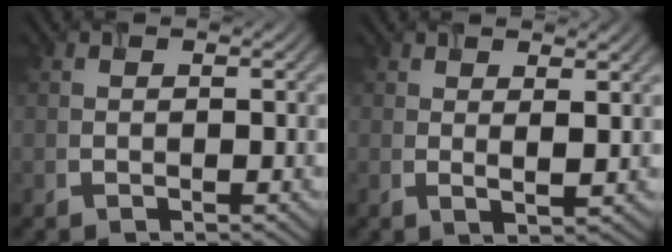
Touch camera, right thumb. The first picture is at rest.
{"total": 2.1, "force": [1.3, 0.2, 1.6], "torque": [-0.032, -0.004, 0.024]}